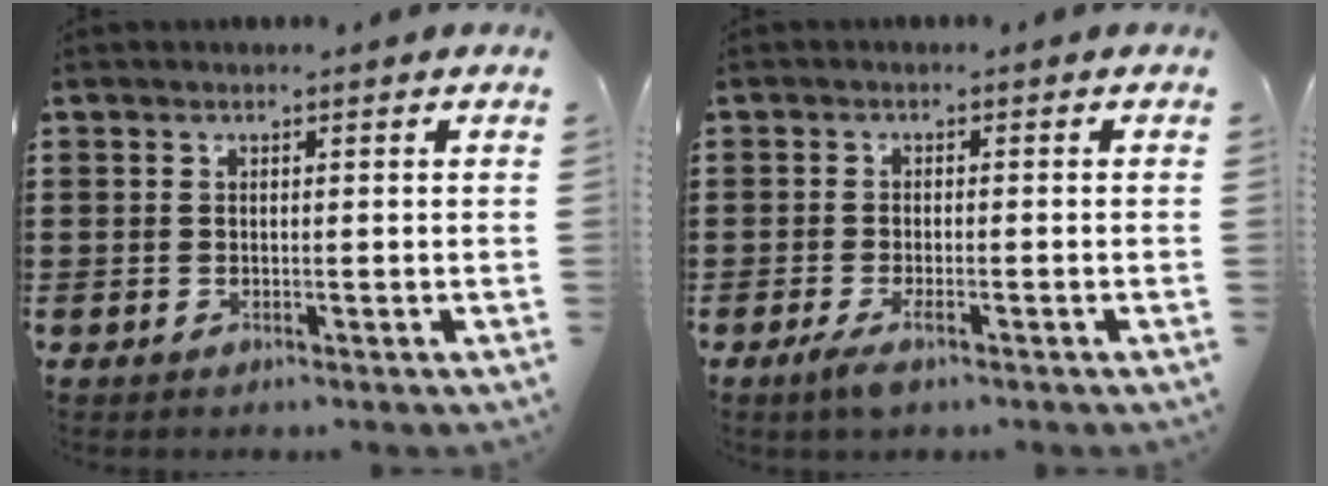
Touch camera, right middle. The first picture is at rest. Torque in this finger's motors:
{"motor_torque": [1.91, 0.23, 0.37, 0.09]}